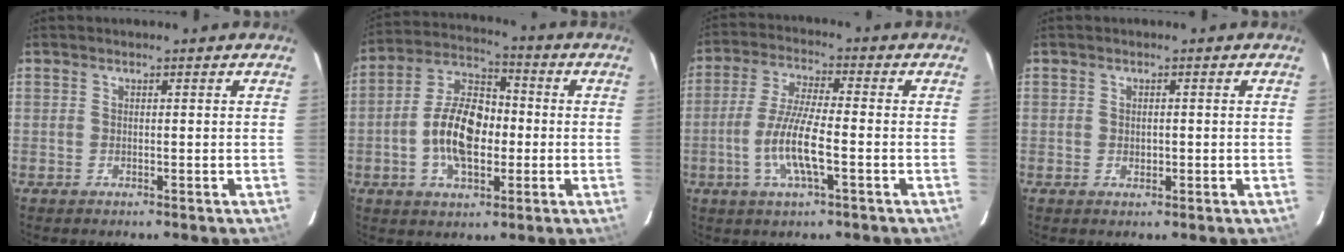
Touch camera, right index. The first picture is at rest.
{"total": 13.1, "force": [-2.2, 7.2, 10.7], "torque": [-0.208, 0.018, -0.042]}
{"total": 9.8, "force": [-2.9, 1.6, 9.3], "torque": [-0.186, -0.005, -0.057]}
{"total": 1.4, "force": [-0.1, 1.0, 1.0], "torque": [-0.014, 0.002, 0.000]}